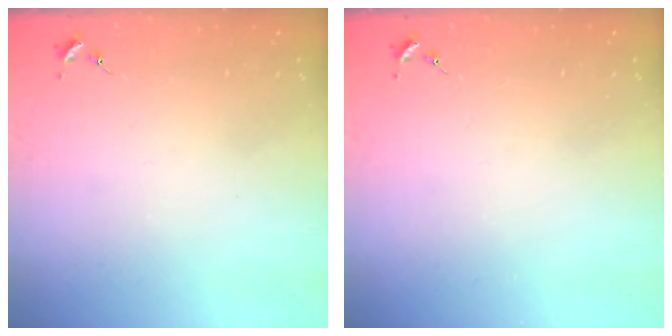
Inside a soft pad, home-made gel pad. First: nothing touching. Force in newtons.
{"total": 0.0}